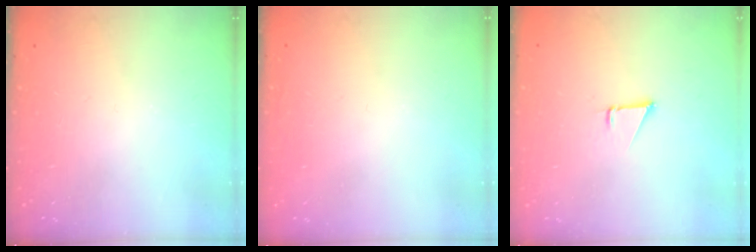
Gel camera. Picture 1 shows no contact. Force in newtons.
{"total": 1.6, "press": 1.6, "slide": 0.1}
{"total": 1.3, "press": 1.3, "slide": 0.1}